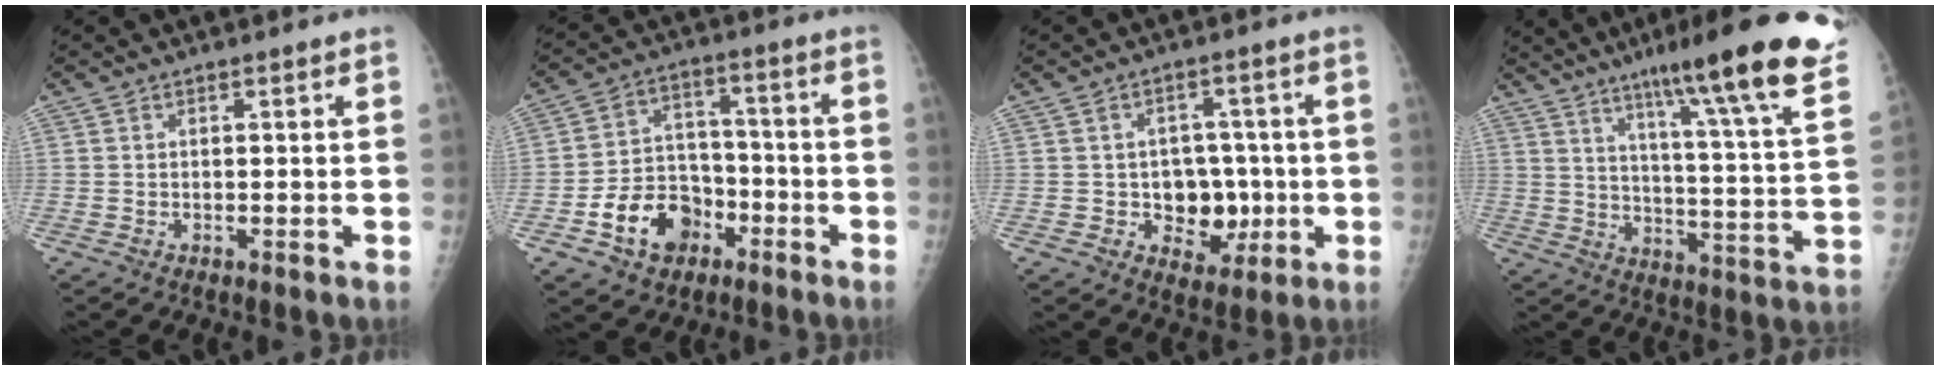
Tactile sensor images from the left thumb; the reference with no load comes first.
{"total": 12.1, "force": [-5.7, 9.0, 5.8], "torque": [-0.064, 0.047, -0.093]}
{"total": 9.0, "force": [-1.5, 7.1, 5.2], "torque": [-0.025, 0.015, -0.012]}
{"total": 24.3, "force": [15.9, 1.9, 18.3], "torque": [-0.250, -0.060, 0.219]}